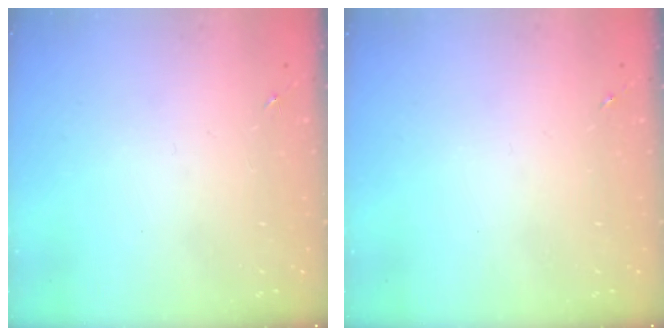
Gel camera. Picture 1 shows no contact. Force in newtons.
{"total": 0.0}